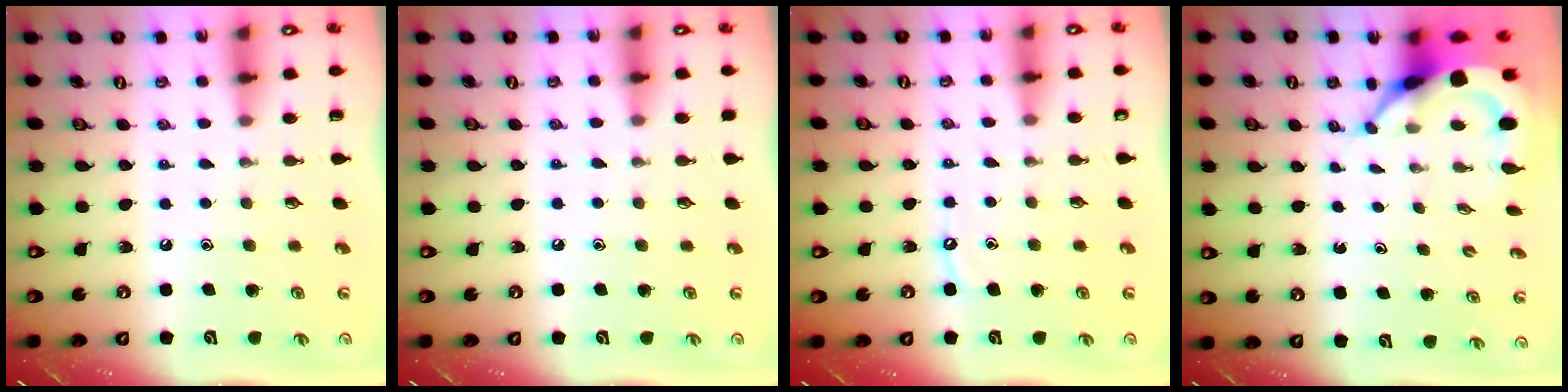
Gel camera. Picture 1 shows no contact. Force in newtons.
{"total": 4.0, "press": 4.0, "slide": 0.6}
{"total": 4.3, "press": 4.3, "slide": 0.6}
{"total": 5.9, "press": 5.8, "slide": 0.7}